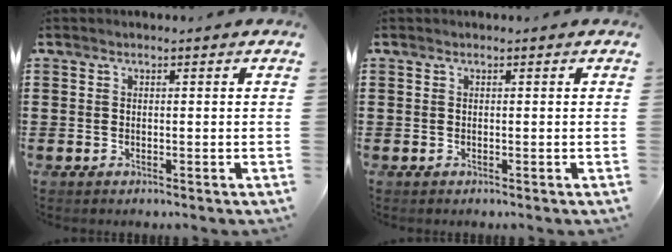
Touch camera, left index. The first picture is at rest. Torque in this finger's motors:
{"motor_torque": [-0.04, -0.03, 0.00, 0.00]}